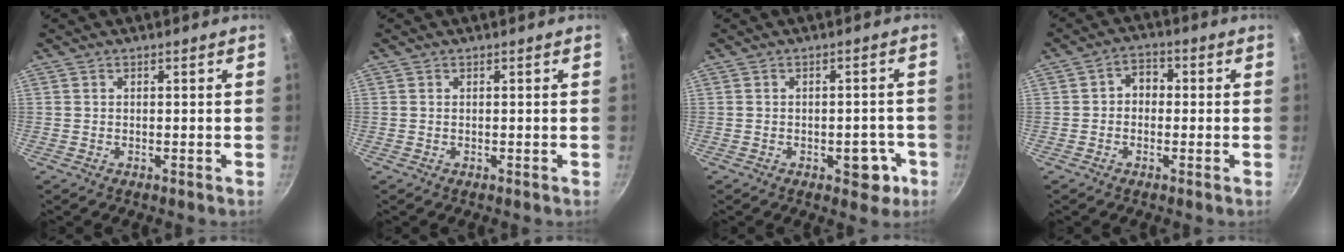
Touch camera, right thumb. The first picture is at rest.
{"total": 0.0}
{"total": 5.6, "force": [-2.2, 3.2, 3.9], "torque": [-0.024, 0.017, -0.023]}
{"total": 4.2, "force": [-0.1, 3.5, 2.4], "torque": [-0.012, 0.013, -0.012]}